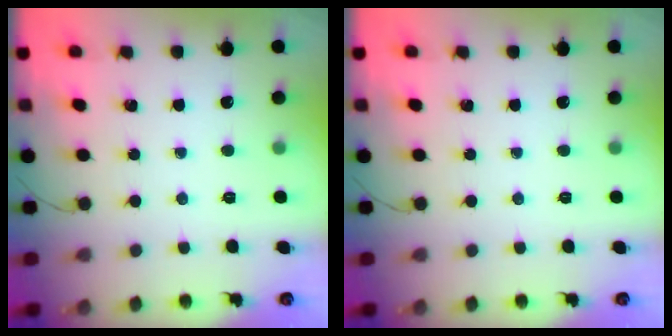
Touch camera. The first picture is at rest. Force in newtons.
{"total": 0.0}